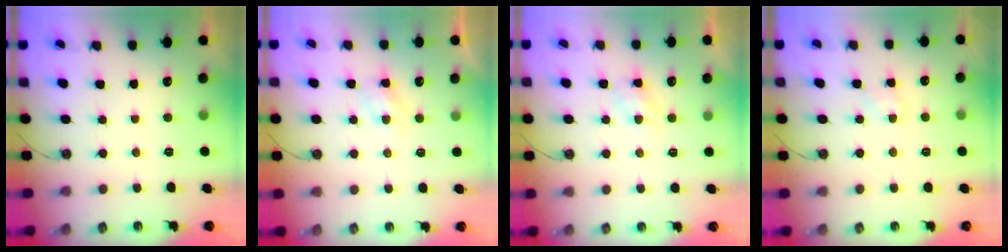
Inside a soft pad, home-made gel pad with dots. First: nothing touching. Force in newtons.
{"total": 4.0, "press": 4.0, "slide": 0.5}
{"total": 3.8, "press": 3.7, "slide": 0.5}
{"total": 5.6, "press": 5.6, "slide": 0.7}